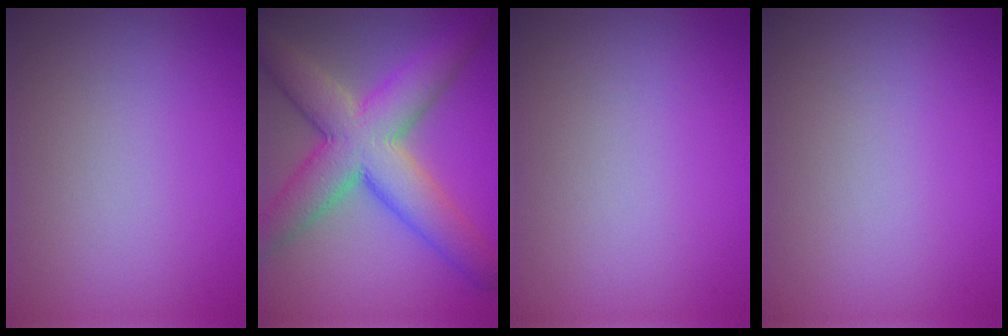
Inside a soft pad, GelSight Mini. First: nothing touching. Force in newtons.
{"total": 9.8, "press": 9.8, "slide": 0.4}
{"total": 0.0}
{"total": 0.0}